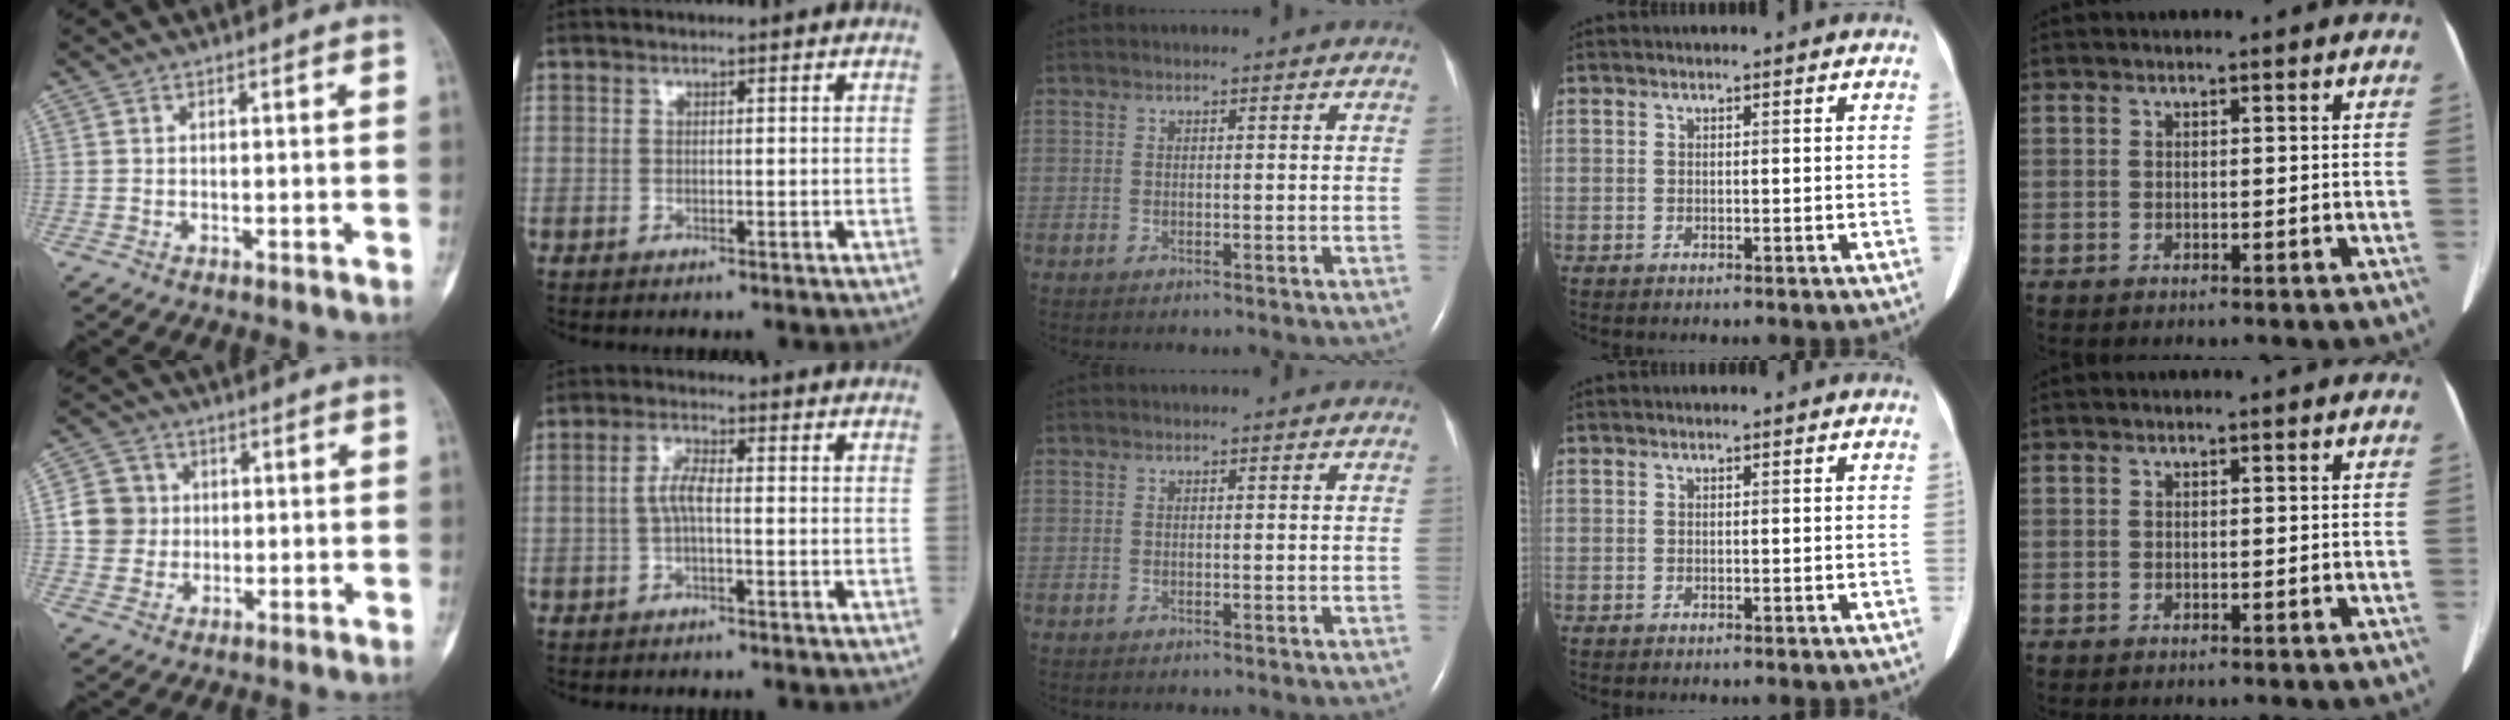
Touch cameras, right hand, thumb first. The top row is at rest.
{"thumb": {"total": 7.5, "force": [0.5, 7.2, 1.9], "torque": [-0.006, 0.008, 0.005]}, "index": {"total": 3.2, "force": [-0.4, 0.7, 3.0], "torque": [-0.061, 0.005, -0.009]}}